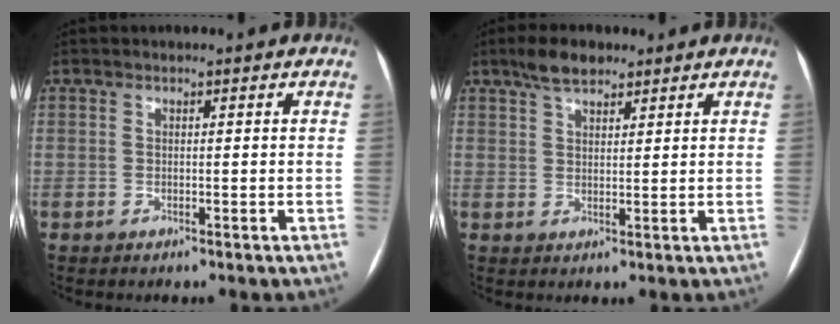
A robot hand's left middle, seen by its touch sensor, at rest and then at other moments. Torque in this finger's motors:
{"motor_torque": [0.62, -0.74, 0.20, 0.07]}